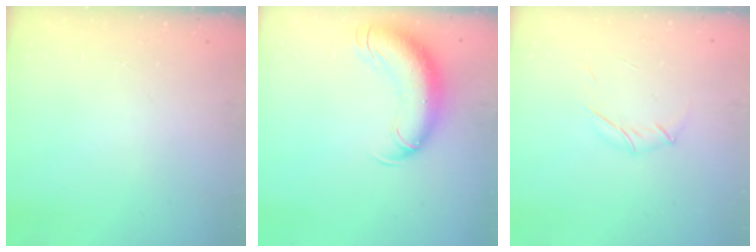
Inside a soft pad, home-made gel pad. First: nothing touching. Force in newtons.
{"total": 13.8, "press": 13.4, "slide": 3.2}
{"total": 4.8, "press": 4.7, "slide": 1.2}